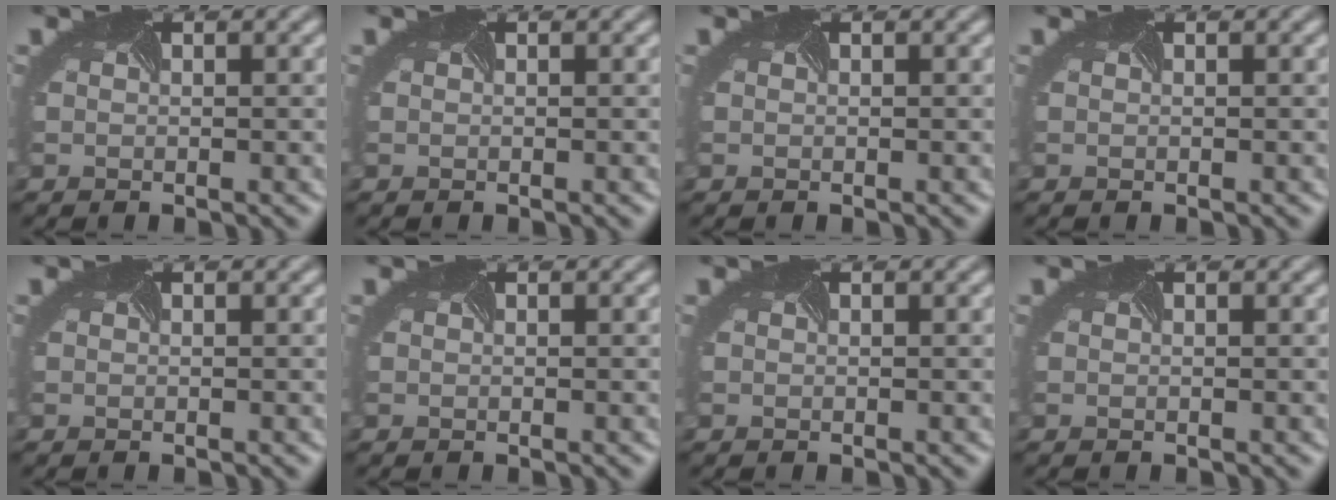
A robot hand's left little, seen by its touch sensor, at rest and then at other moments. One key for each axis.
{"total": 0.0}
{"total": 0.0}
{"total": 0.0}
{"total": 0.0}
{"total": 0.0}
{"total": 0.0}
{"total": 0.0}